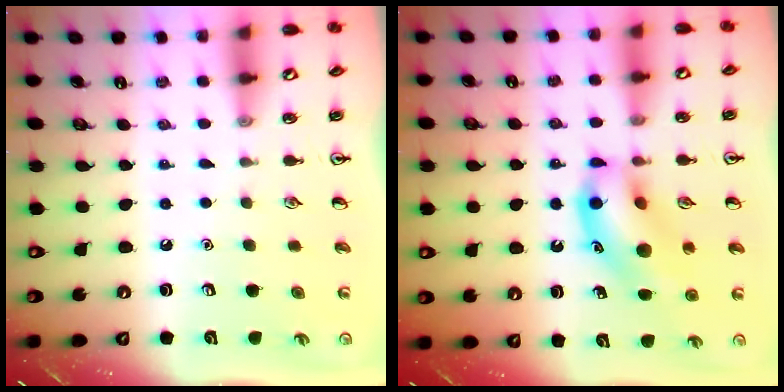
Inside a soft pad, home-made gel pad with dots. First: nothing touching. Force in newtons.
{"total": 14.3, "press": 14.1, "slide": 2.8}